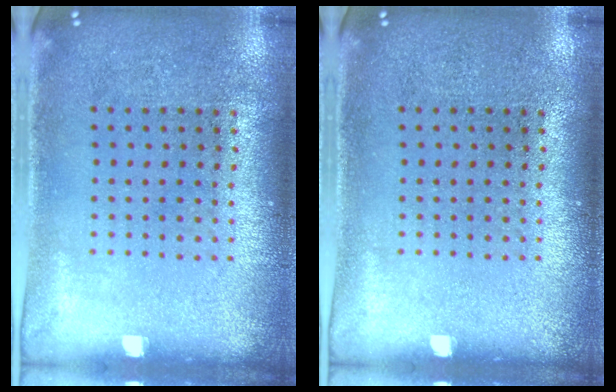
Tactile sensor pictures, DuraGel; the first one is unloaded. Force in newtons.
{"total": 0.0}